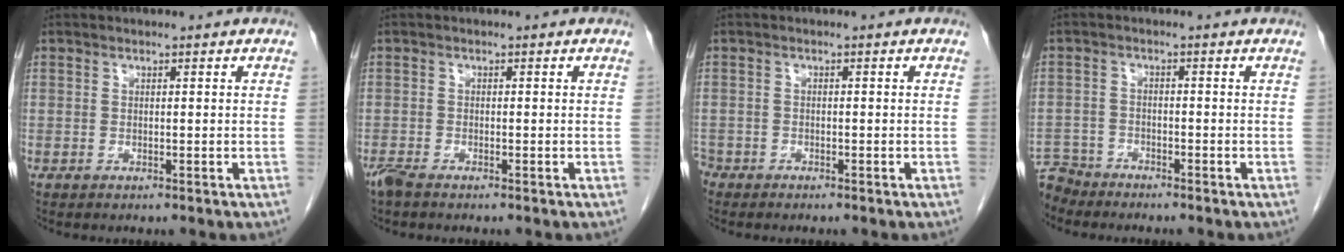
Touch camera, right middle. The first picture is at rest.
{"total": 1.8, "force": [-1.6, 0.3, 0.9], "torque": [-0.026, -0.006, -0.032]}
{"total": 2.2, "force": [-1.8, 1.2, 0.3], "torque": [-0.012, 0.001, -0.034]}
{"total": 4.6, "force": [-4.4, 1.2, -0.5], "torque": [0.016, -0.007, -0.086]}